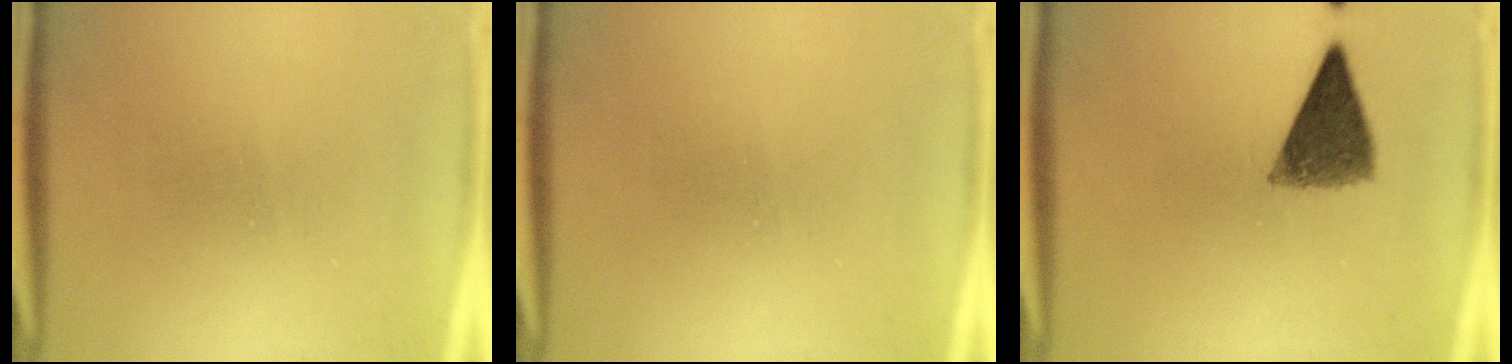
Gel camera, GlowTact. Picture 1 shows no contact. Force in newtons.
{"total": 0.0}
{"total": 7.4}